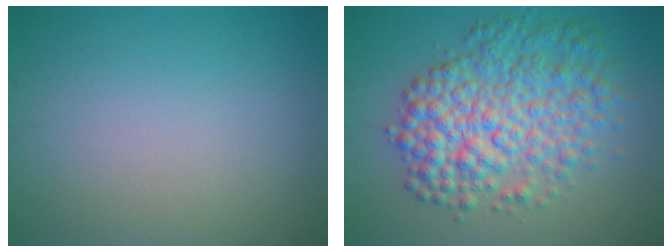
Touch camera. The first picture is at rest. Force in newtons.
{"total": 8.1, "press": 8.1, "slide": 0.1}